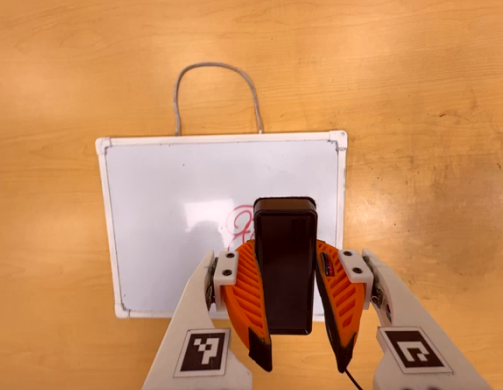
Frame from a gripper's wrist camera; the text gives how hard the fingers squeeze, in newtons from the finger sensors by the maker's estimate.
{"total": 9.8, "left": 7.2, "right": 12.4}